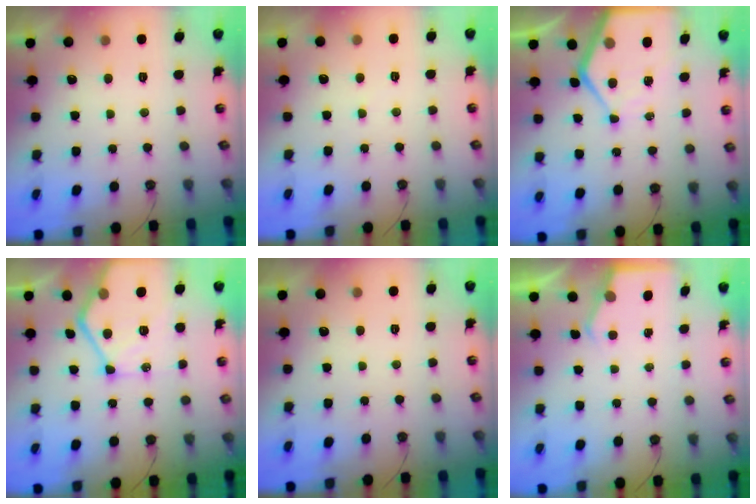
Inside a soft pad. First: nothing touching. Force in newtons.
{"total": 2.8, "press": 2.7, "slide": 0.4}
{"total": 10.4, "press": 10.3, "slide": 1.1}
{"total": 16.9, "press": 16.8, "slide": 1.7}
{"total": 0.0}
{"total": 2.8, "press": 2.8, "slide": 0.4}